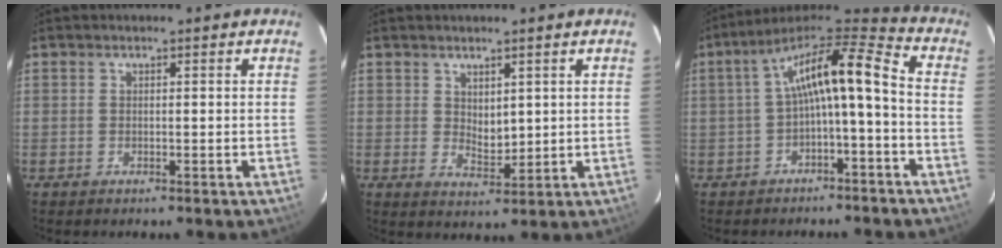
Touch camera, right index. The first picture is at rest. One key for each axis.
{"total": 3.4, "fx": 1.8, "fy": 2.1, "fz": 2.1, "tx": -0.029, "ty": -0.004, "tz": 0.035}
{"total": 12.8, "fx": -1.8, "fy": 2.9, "fz": 12.4, "tx": -0.232, "ty": 0.030, "tz": -0.028}